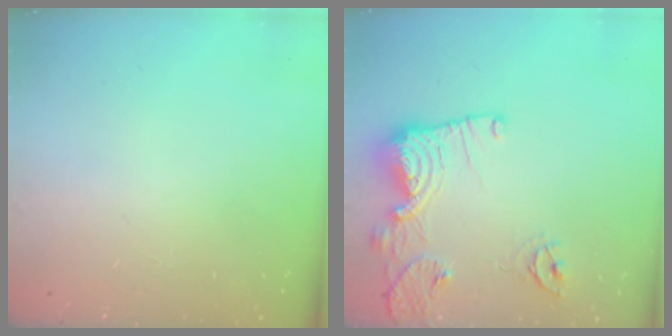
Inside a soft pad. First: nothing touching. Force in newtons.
{"total": 14.3, "press": 14.2, "slide": 1.4}